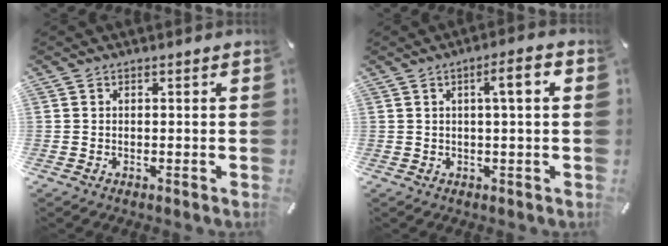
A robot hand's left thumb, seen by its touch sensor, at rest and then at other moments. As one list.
[{"total": 5.8, "force": [1.2, 0.7, 5.7], "torque": [-0.093, -0.003, 0.013]}]